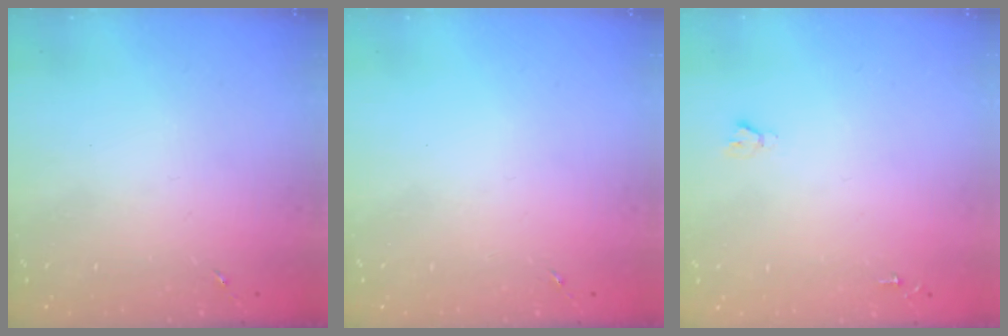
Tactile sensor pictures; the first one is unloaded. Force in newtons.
{"total": 0.0}
{"total": 1.9, "press": 1.9, "slide": 0.2}